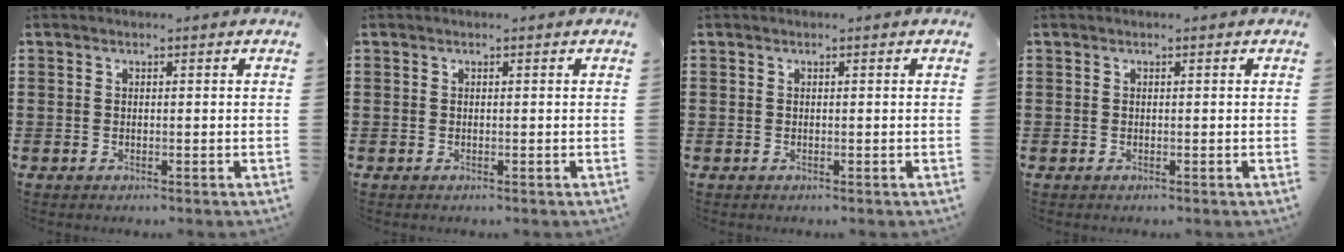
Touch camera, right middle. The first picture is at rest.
{"total": 0.0}
{"total": 0.0}
{"total": 0.0}